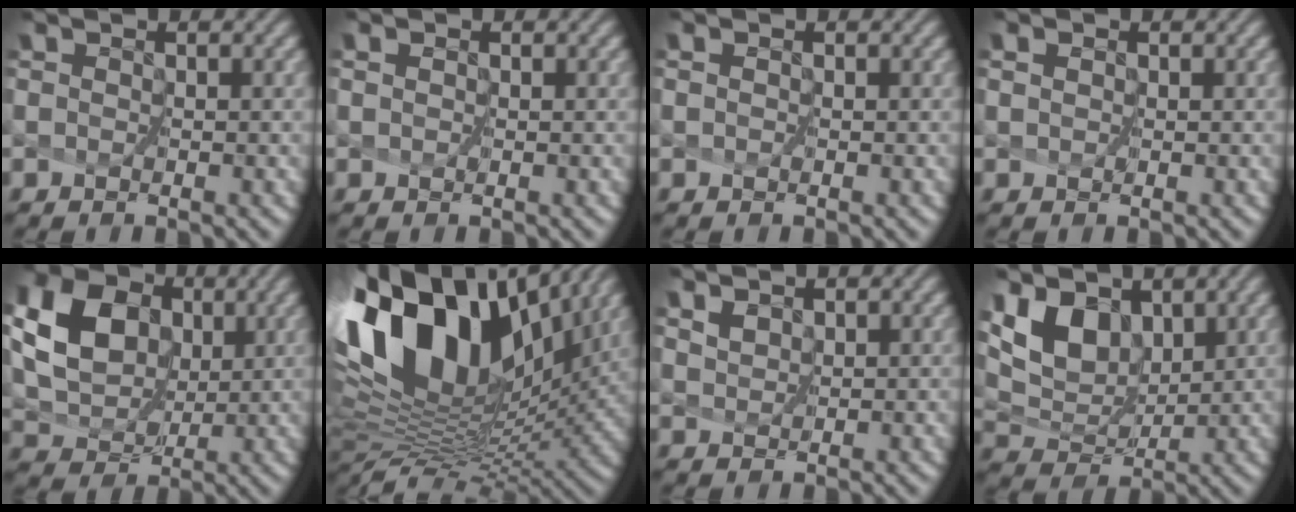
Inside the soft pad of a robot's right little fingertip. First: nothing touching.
{"total": 0.0}
{"total": 0.0}
{"total": 0.6, "force": [0.3, 0.4, 0.3], "torque": [-0.006, 0.002, 0.000]}
{"total": 10.3, "force": [3.0, 8.1, 5.6], "torque": [-0.131, 0.022, 0.067]}
{"total": 15.2, "force": [6.1, 7.9, 11.4], "torque": [-0.226, 0.031, 0.103]}
{"total": 3.3, "force": [2.6, 1.6, 1.2], "torque": [-0.051, 0.006, 0.052]}
{"total": 5.6, "force": [3.4, 3.2, 3.1], "torque": [-0.076, 0.002, 0.059]}